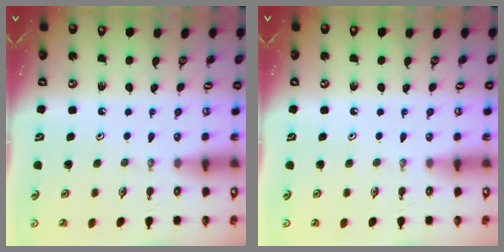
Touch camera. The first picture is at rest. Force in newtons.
{"total": 0.0}